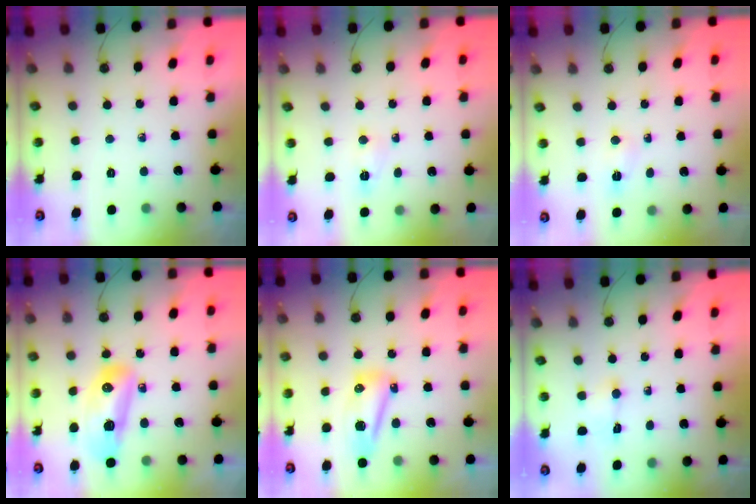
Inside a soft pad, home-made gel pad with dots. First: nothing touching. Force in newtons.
{"total": 2.9, "press": 2.7, "slide": 1.2}
{"total": 2.5, "press": 2.4, "slide": 0.4}
{"total": 14.5, "press": 13.9, "slide": 4.0}
{"total": 10.8, "press": 10.8, "slide": 1.3}
{"total": 1.9, "press": 1.7, "slide": 0.7}